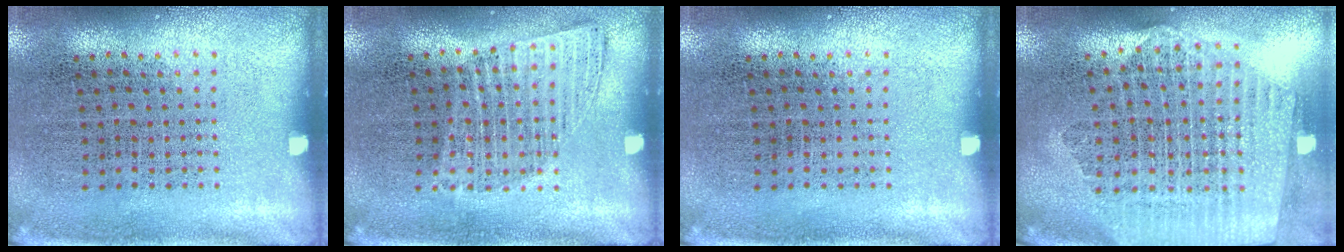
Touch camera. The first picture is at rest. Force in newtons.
{"total": 0.9, "press": 0.9, "slide": 0.3}
{"total": 0.0}
{"total": 2.3, "press": 2.0, "slide": 1.1}